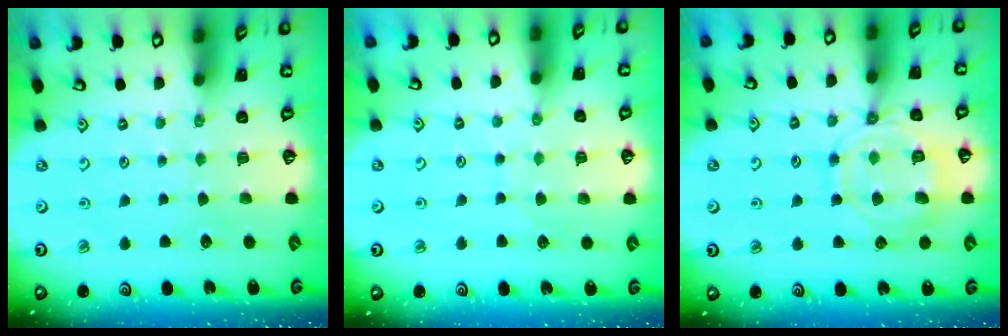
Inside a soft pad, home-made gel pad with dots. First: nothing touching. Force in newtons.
{"total": 4.9, "press": 4.8, "slide": 0.4}
{"total": 12.3, "press": 12.2, "slide": 1.4}